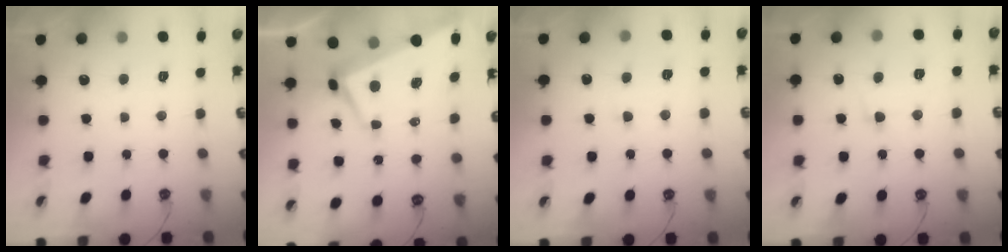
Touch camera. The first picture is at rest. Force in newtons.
{"total": 1.8, "press": 1.1, "slide": 1.3}
{"total": 3.7, "press": 3.7, "slide": 0.5}
{"total": 1.0, "press": 0.3, "slide": 0.9}